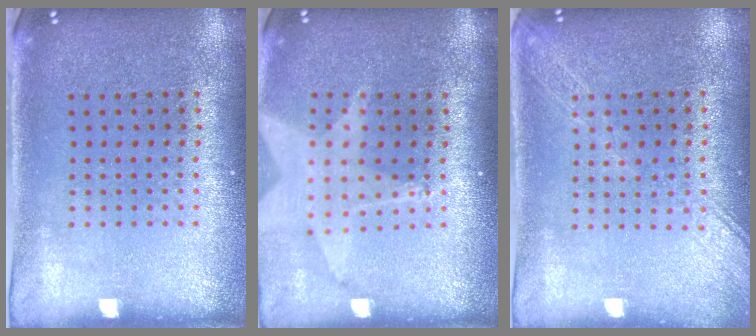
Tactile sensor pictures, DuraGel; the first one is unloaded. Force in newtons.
{"total": 1.7, "press": 1.5, "slide": 0.7}
{"total": 1.6, "press": 1.6, "slide": 0.4}